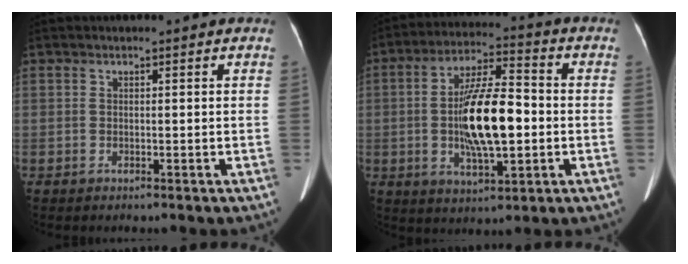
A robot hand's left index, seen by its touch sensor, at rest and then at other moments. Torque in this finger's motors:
{"motor_torque": [2.07, 0.06, 0.80, 0.08]}